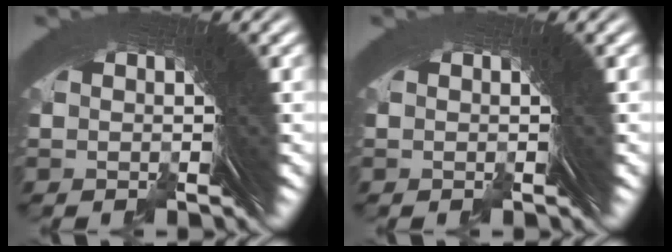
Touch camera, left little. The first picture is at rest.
{"total": 0.0}